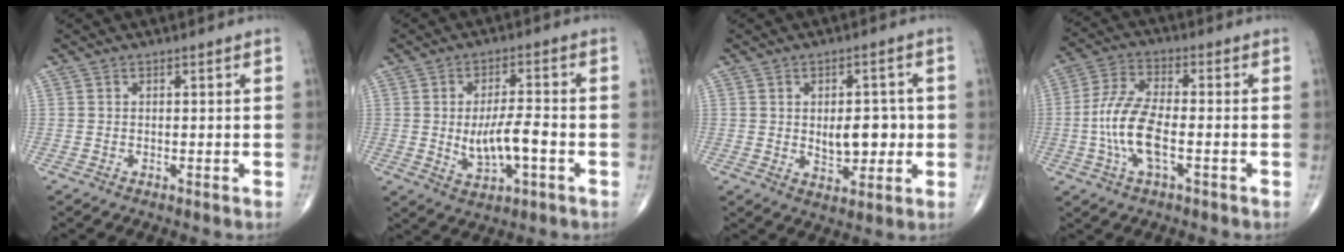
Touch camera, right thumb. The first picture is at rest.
{"total": 9.0, "force": [-1.5, 3.7, 8.0], "torque": [-0.140, 0.012, -0.019]}
{"total": 8.1, "force": [0.0, 4.9, 6.5], "torque": [-0.062, -0.002, 0.010]}
{"total": 11.0, "force": [-2.3, 4.4, 9.8], "torque": [-0.213, 0.018, -0.046]}